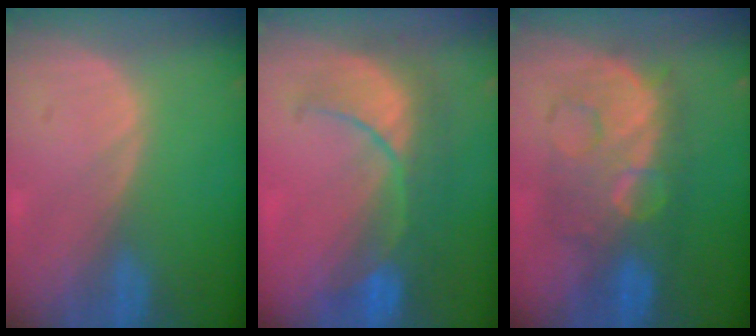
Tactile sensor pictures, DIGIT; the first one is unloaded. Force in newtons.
{"total": 8.4, "press": 8.3, "slide": 0.7}
{"total": 9.4, "press": 9.3, "slide": 0.5}